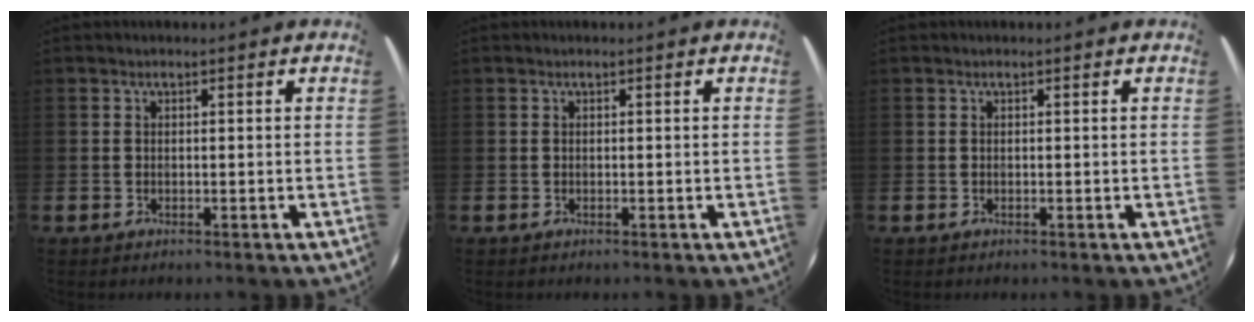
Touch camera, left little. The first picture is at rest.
{"total": 0.0}
{"total": 0.0}